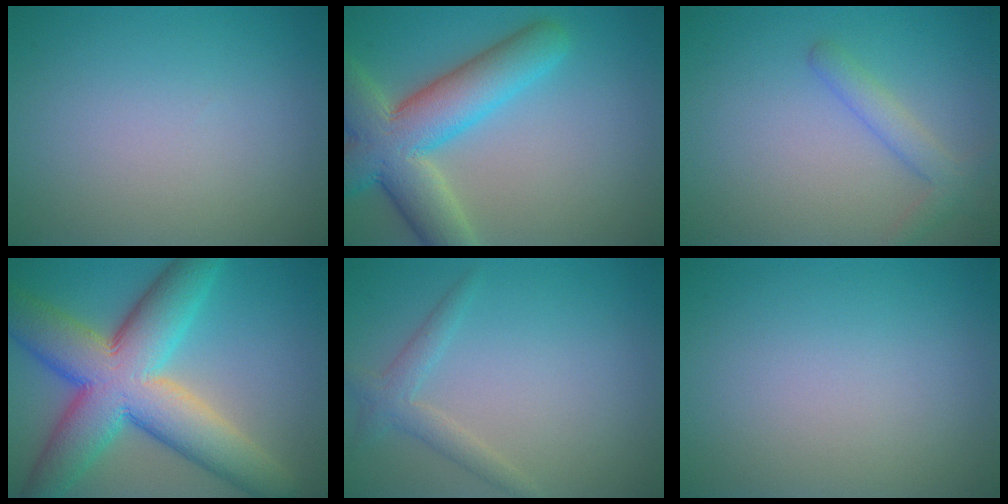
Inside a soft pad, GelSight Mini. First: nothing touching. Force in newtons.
{"total": 9.0, "press": 9.0, "slide": 0.6}
{"total": 2.3, "press": 2.3, "slide": 0.1}
{"total": 12.5, "press": 12.5, "slide": 0.7}
{"total": 2.0, "press": 2.0, "slide": 0.1}
{"total": 0.0}